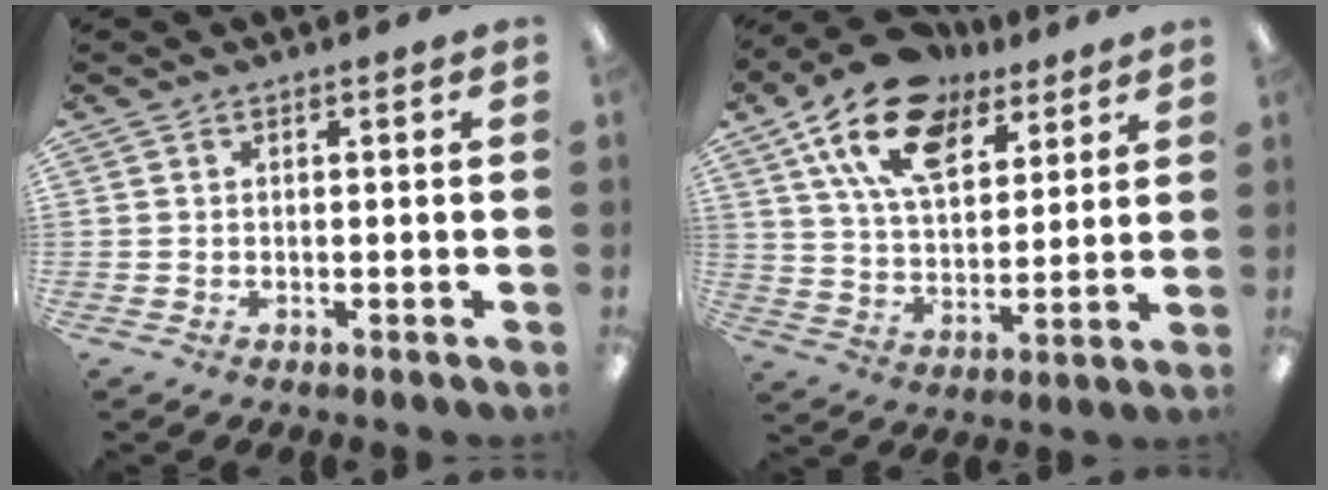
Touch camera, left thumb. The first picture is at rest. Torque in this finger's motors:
{"motor_torque": [0.81, 0.81, 1.38, -1.38, 0.13]}